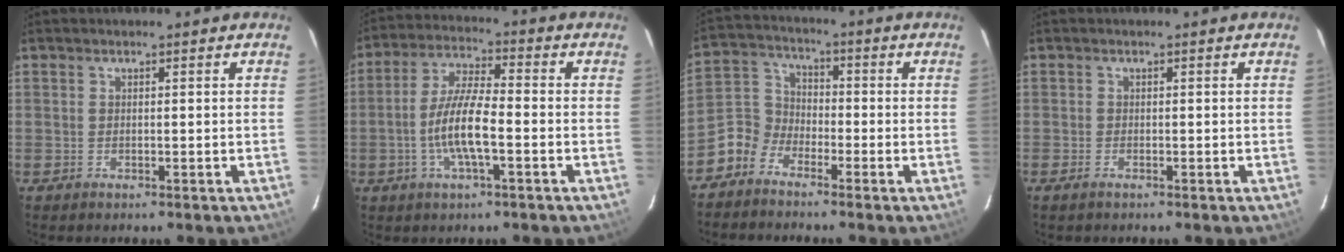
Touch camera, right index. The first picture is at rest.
{"total": 9.6, "force": [-2.8, 2.1, 9.0], "torque": [-0.181, 0.004, -0.054]}
{"total": 6.2, "force": [-4.3, 4.2, 1.3], "torque": [-0.030, 0.027, -0.106]}
{"total": 1.1, "force": [-0.8, 0.4, 0.6], "torque": [-0.013, -0.003, -0.017]}